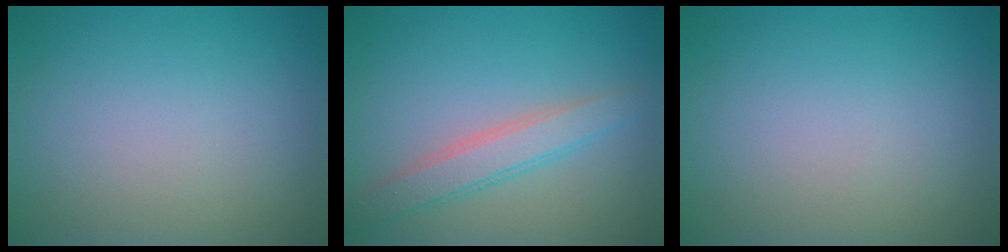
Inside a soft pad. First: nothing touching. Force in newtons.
{"total": 2.9, "press": 2.9, "slide": 0.1}
{"total": 0.0}